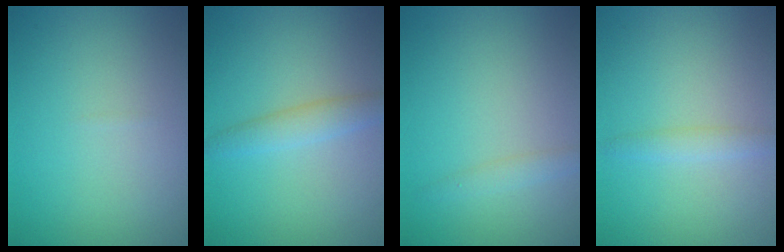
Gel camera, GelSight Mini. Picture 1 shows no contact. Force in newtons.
{"total": 2.2, "press": 2.2, "slide": 0.2}
{"total": 1.2, "press": 1.2, "slide": 0.0}
{"total": 1.3, "press": 1.3, "slide": 0.1}